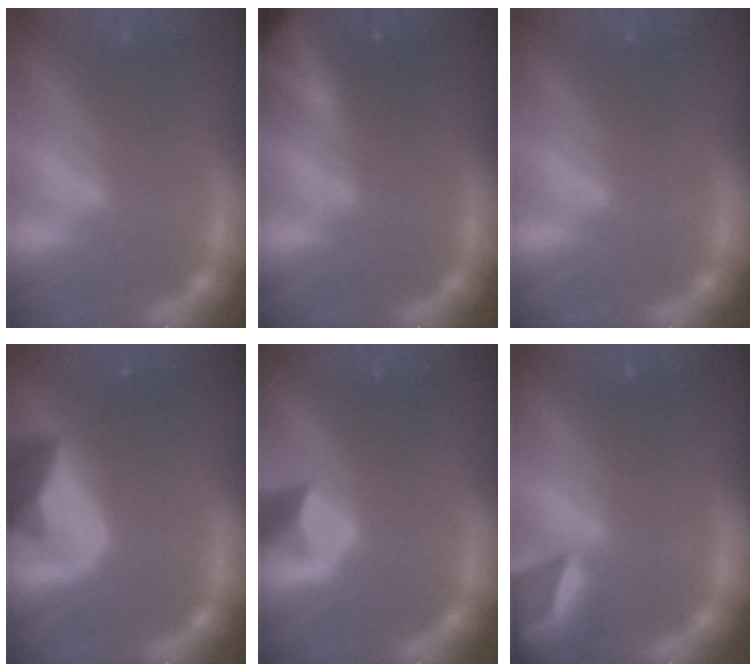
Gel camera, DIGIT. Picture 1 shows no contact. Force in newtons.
{"total": 7.4}
{"total": 0.0}
{"total": 10.0}
{"total": 3.0}
{"total": 4.9}